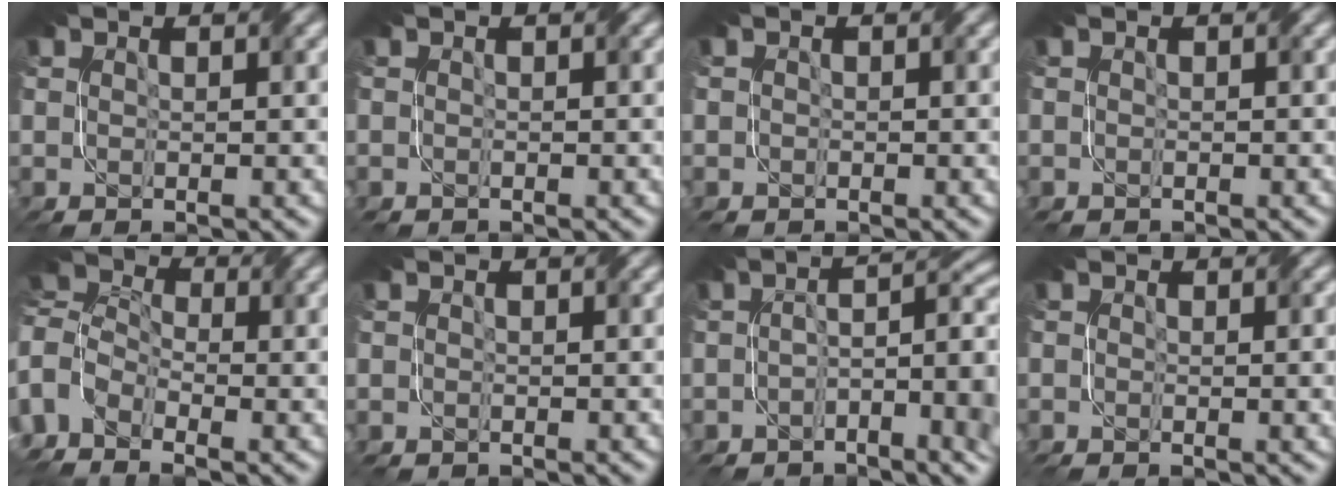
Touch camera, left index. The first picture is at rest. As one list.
[{"total": 1.0, "force": [-0.6, -0.3, -0.6], "torque": [0.011, 0.001, -0.003]}, {"total": 1.6, "force": [-1.1, 0.2, -1.0], "torque": [0.022, -0.007, -0.002]}, {"total": 1.8, "force": [-1.4, -0.4, -1.0], "torque": [0.018, -0.004, -0.006]}, {"total": 6.1, "force": [-3.3, 3.8, 3.5], "torque": [-0.084, 0.003, -0.056]}, {"total": 1.8, "force": [-1.4, -0.1, -1.1], "torque": [0.020, -0.005, -0.004]}, {"total": 6.5, "force": [-3.1, 1.8, 5.5], "torque": [-0.071, 0.006, -0.036]}, {"total": 2.0, "force": [-1.4, 0.6, 1.3], "torque": [0.004, 0.003, -0.010]}]